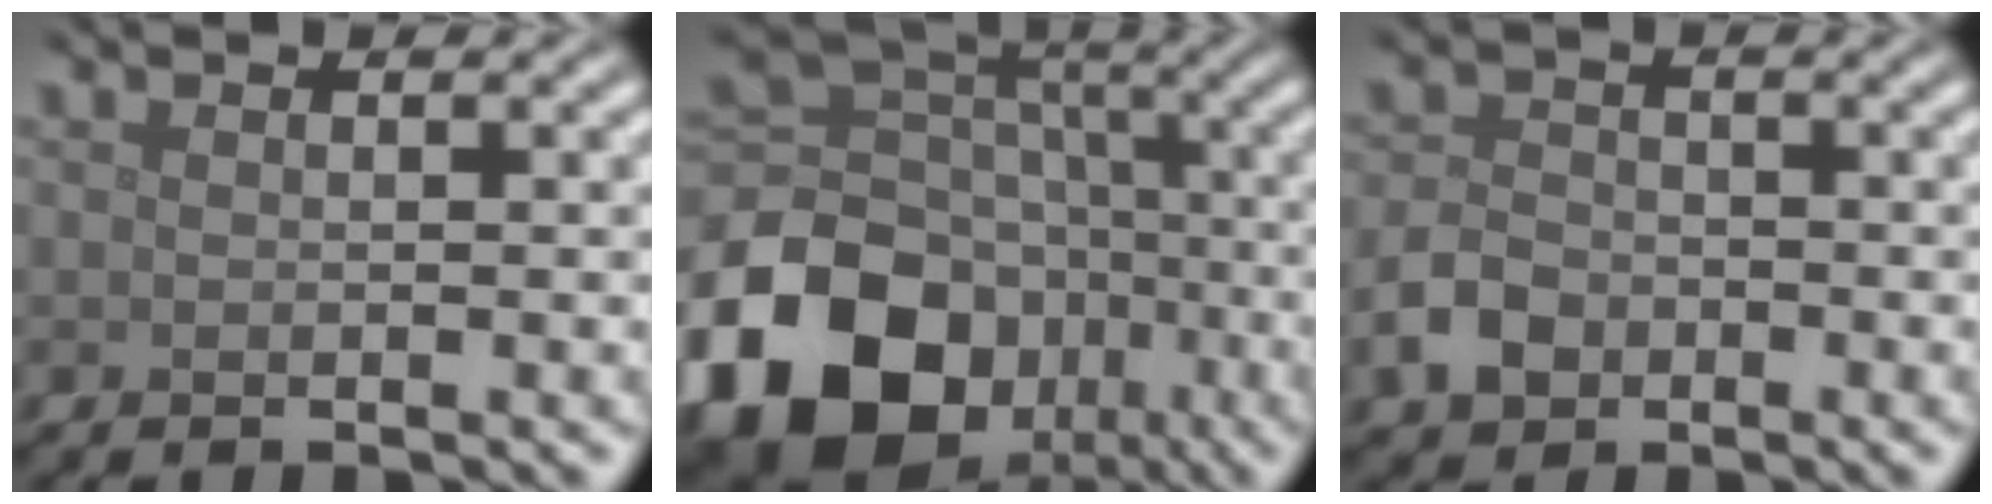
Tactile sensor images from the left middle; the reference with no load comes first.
{"total": 20.8, "force": [-9.7, 16.2, 8.7], "torque": [-0.206, -0.050, -0.173]}
{"total": 3.1, "force": [-1.5, 2.3, 1.5], "torque": [-0.030, 0.001, -0.033]}